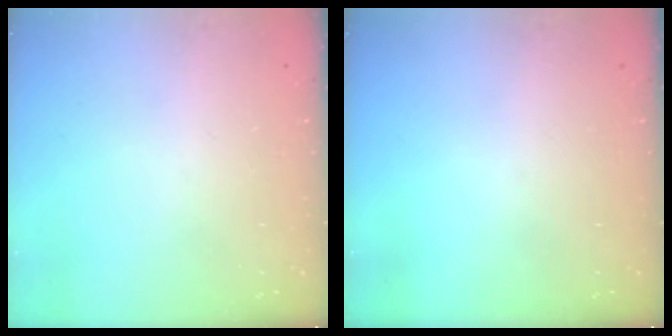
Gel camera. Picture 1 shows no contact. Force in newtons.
{"total": 0.0}